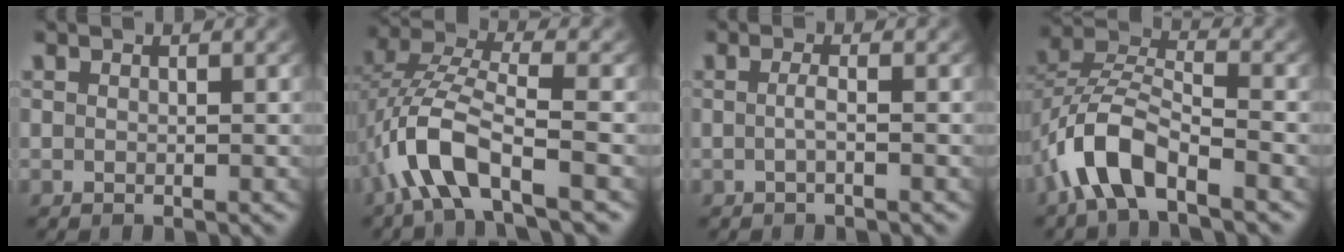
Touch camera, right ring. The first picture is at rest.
{"total": 5.8, "force": [-1.9, 2.7, 4.8], "torque": [-0.132, -0.018, -0.024]}
{"total": 1.2, "force": [-0.7, -0.4, 0.9], "torque": [-0.025, -0.008, -0.006]}
{"total": 6.2, "force": [-2.2, 4.0, 4.2], "torque": [-0.104, -0.013, -0.042]}